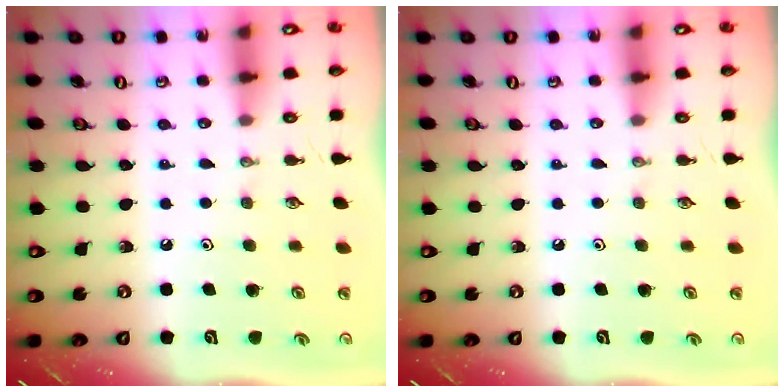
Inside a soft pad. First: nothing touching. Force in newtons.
{"total": 0.0}